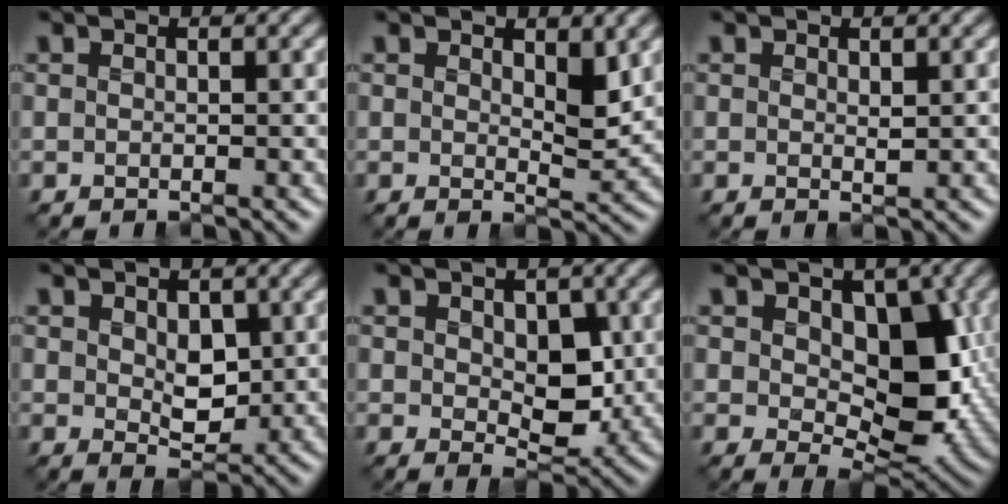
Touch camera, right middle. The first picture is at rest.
{"total": 2.9, "force": [1.2, 1.3, 2.3], "torque": [-0.038, -0.008, 0.019]}
{"total": 0.6, "force": [0.4, 0.2, 0.5], "torque": [-0.013, -0.004, 0.005]}
{"total": 3.2, "force": [0.3, 2.1, 2.4], "torque": [-0.046, -0.008, 0.004]}
{"total": 4.3, "force": [0.4, 2.8, 3.3], "torque": [-0.052, -0.012, 0.005]}
{"total": 7.8, "force": [1.0, 4.9, 6.0], "torque": [-0.090, -0.017, 0.009]}